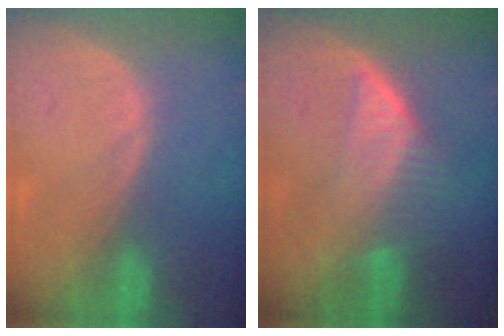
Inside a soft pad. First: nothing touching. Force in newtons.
{"total": 6.7, "press": 5.9, "slide": 3.2}